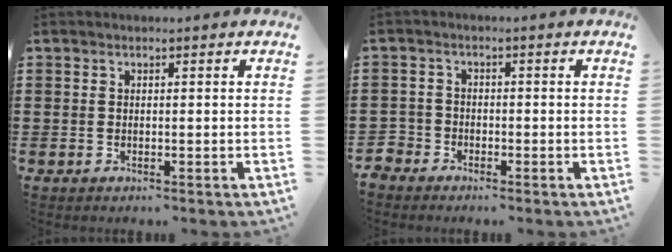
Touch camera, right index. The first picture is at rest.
{"total": 2.5, "force": [-2.1, 1.4, 0.0], "torque": [-0.022, -0.005, -0.053]}